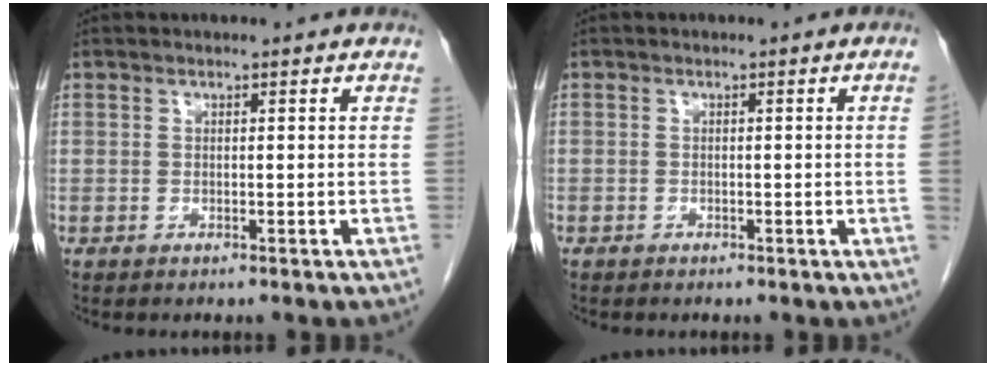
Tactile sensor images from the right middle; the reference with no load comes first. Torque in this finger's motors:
{"motor_torque": [0.30, -0.34, -0.74, -0.21]}